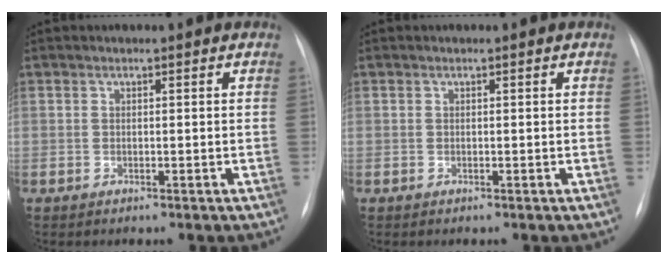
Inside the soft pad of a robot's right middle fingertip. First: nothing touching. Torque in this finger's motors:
{"motor_torque": [0.00, 0.00, -0.03, 0.00]}